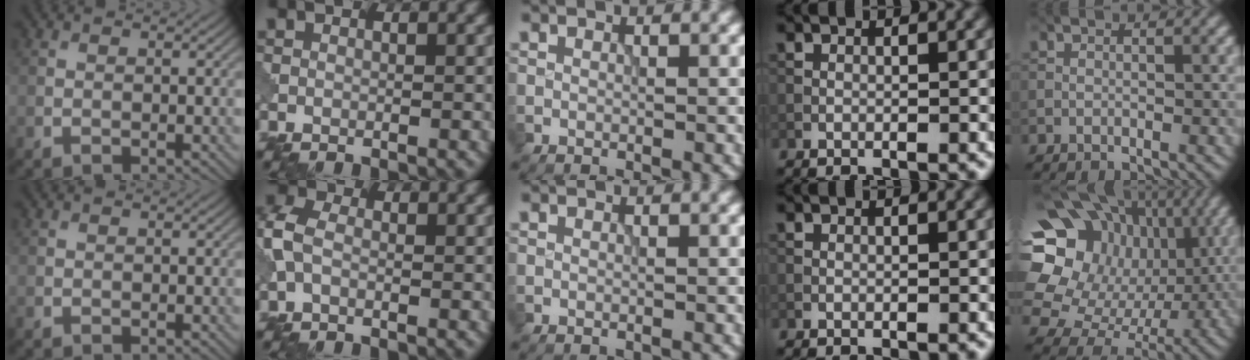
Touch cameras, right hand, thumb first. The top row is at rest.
{"index": {"total": 3.9, "force": [0.3, 2.7, 2.8], "torque": [-0.088, 0.021, -0.005]}, "little": {"total": 19.9, "force": [3.1, 18.0, 7.9], "torque": [-0.186, 0.029, 0.033]}}